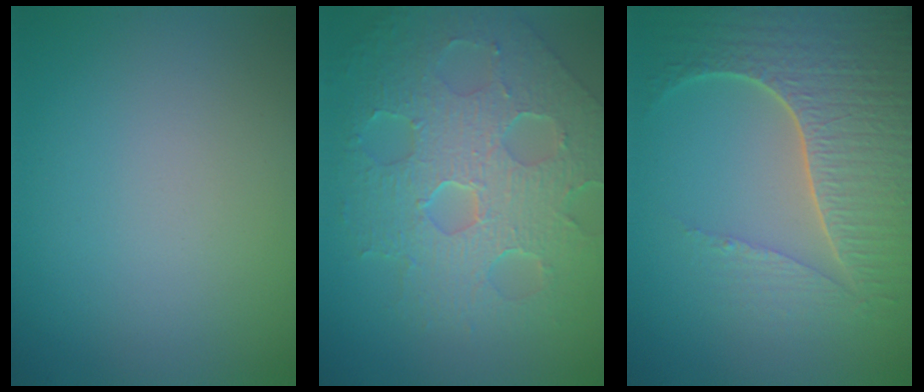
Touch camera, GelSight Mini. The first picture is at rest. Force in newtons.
{"total": 8.8, "press": 6.1, "slide": 6.4}
{"total": 7.3, "press": 5.5, "slide": 4.8}